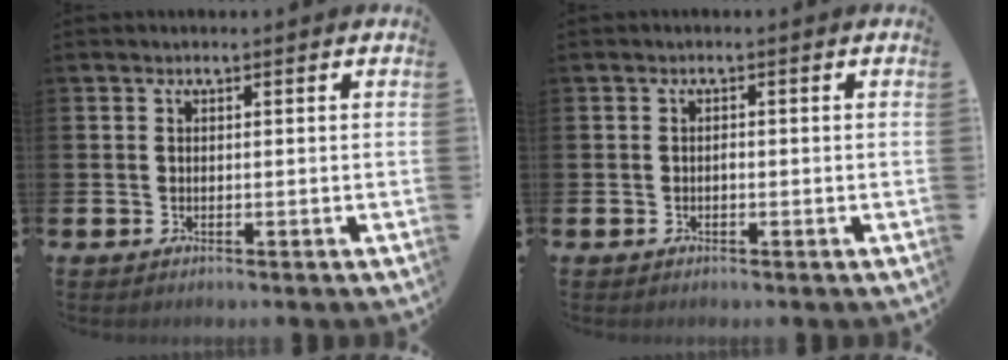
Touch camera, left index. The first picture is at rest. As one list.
[{"total": 0.5, "force": [-0.3, 0.3, 0.3], "torque": [-0.010, 0.000, -0.005]}]